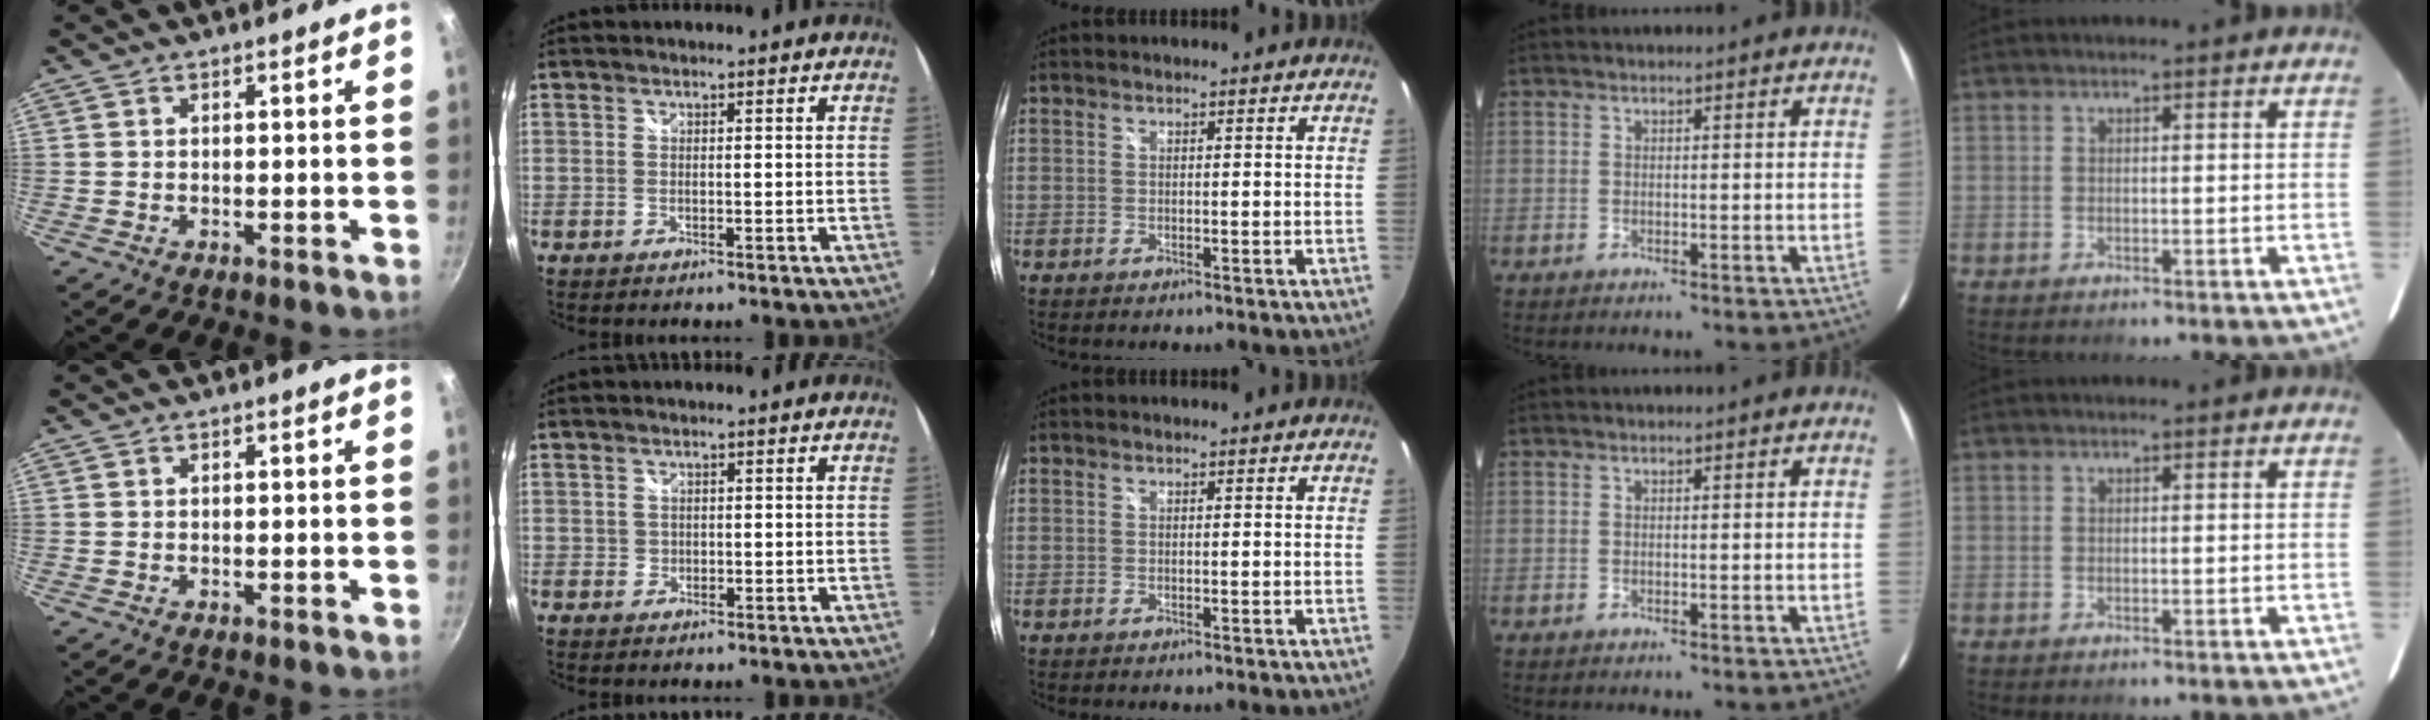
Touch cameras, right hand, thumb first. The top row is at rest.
{"index": {"total": 1.2, "force": [0.0, 1.2, 0.2], "torque": [0.000, -0.001, -0.001]}}